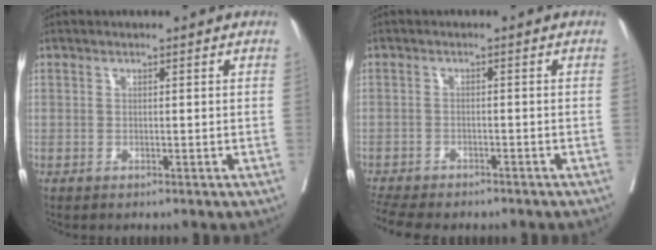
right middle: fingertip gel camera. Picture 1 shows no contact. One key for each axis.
{"total": 9.3, "fx": -7.8, "fy": 2.9, "fz": 4.2, "tx": -0.079, "ty": -0.001, "tz": -0.114}